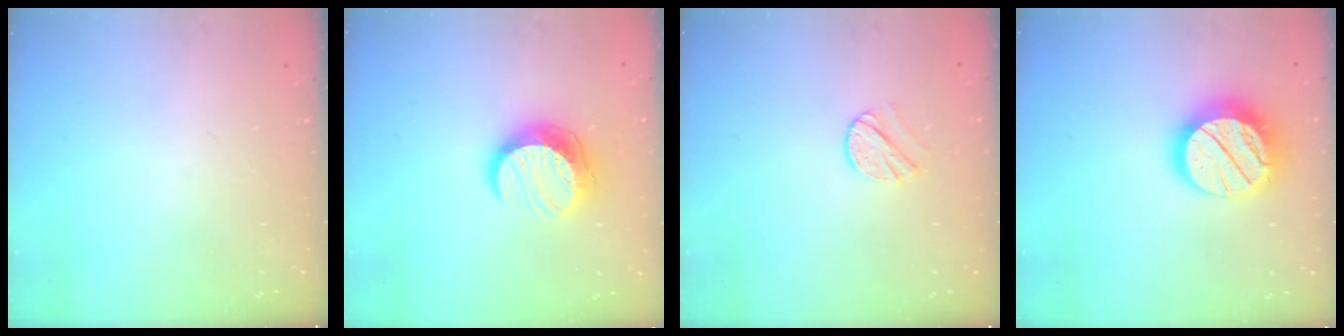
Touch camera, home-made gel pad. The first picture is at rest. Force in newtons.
{"total": 13.0, "press": 12.9, "slide": 0.7}
{"total": 7.4, "press": 7.4, "slide": 0.6}
{"total": 19.2, "press": 19.1, "slide": 1.4}